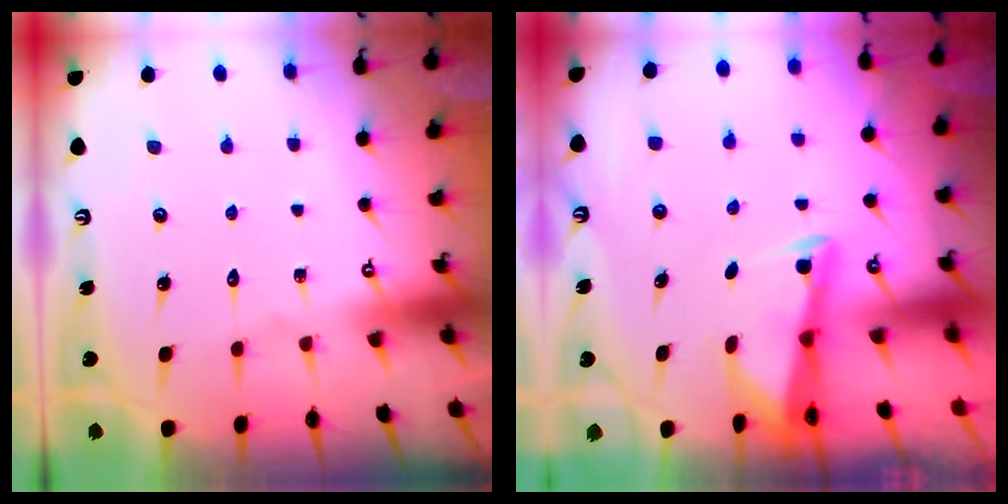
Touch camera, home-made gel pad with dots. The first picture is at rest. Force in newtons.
{"total": 2.7, "press": 2.7, "slide": 0.2}